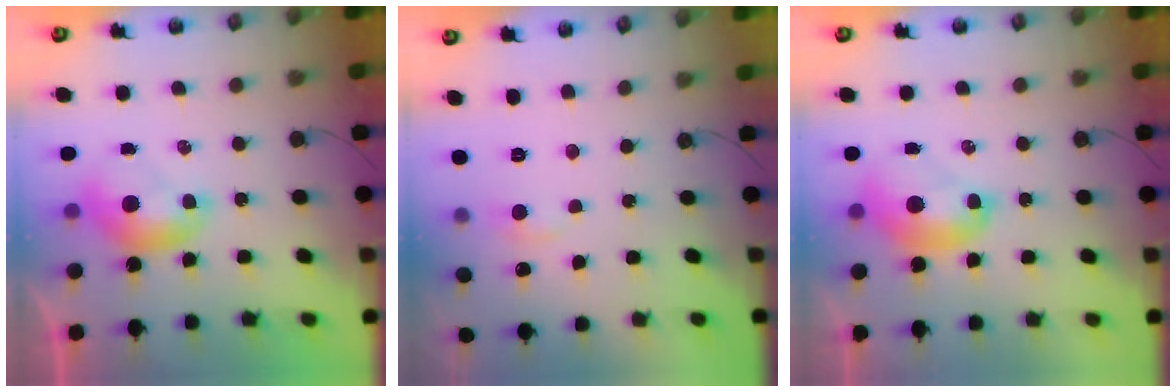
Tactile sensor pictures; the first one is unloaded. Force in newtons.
{"total": 1.1, "press": 0.8, "slide": 0.8}
{"total": 3.5, "press": 3.5, "slide": 0.2}